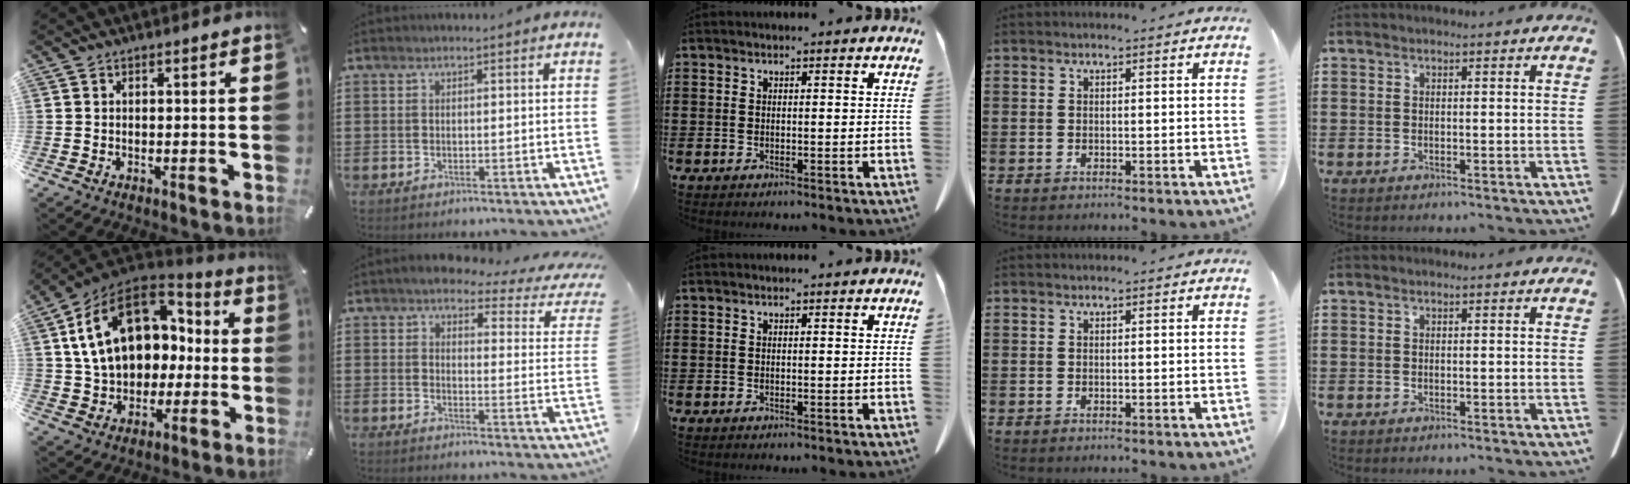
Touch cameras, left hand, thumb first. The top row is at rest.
{"thumb": {"total": 20.0, "force": [4.2, 14.8, 12.8], "torque": [-0.254, -0.002, 0.078]}, "index": {"total": 4.7, "force": [3.9, 1.0, 2.4], "torque": [-0.058, -0.020, 0.061]}}